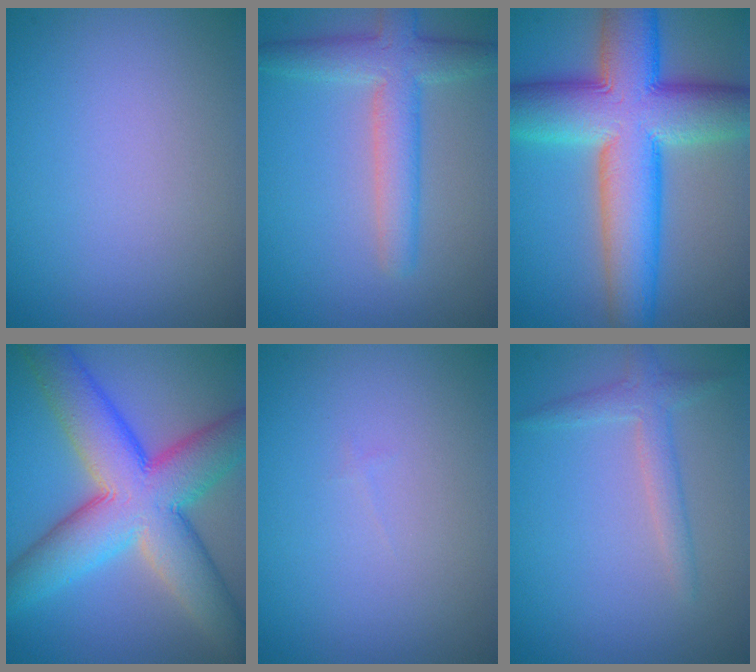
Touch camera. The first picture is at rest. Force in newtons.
{"total": 4.5, "press": 4.5, "slide": 0.1}
{"total": 13.0, "press": 13.0, "slide": 0.2}
{"total": 11.7, "press": 11.6, "slide": 0.5}
{"total": 0.0}
{"total": 2.1, "press": 2.1, "slide": 0.1}